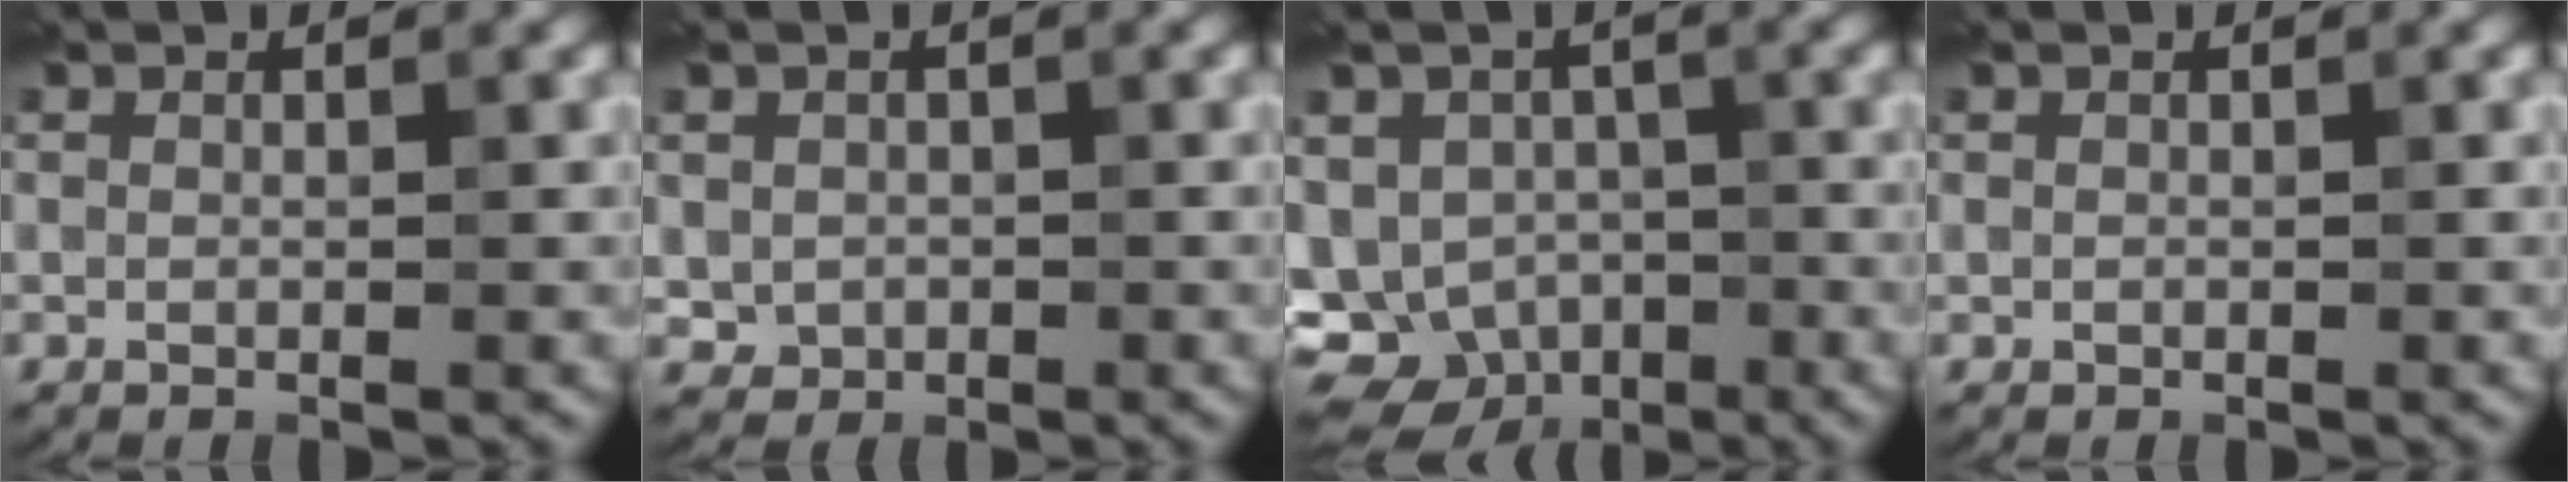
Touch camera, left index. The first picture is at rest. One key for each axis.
{"total": 1.8, "fx": -0.2, "fy": 1.7, "fz": 0.8, "tx": -0.016, "ty": -0.008, "tz": -0.003}
{"total": 11.3, "fx": -6.2, "fy": 8.6, "fz": 3.9, "tx": -0.058, "ty": -0.022, "tz": -0.099}
{"total": 0.0}